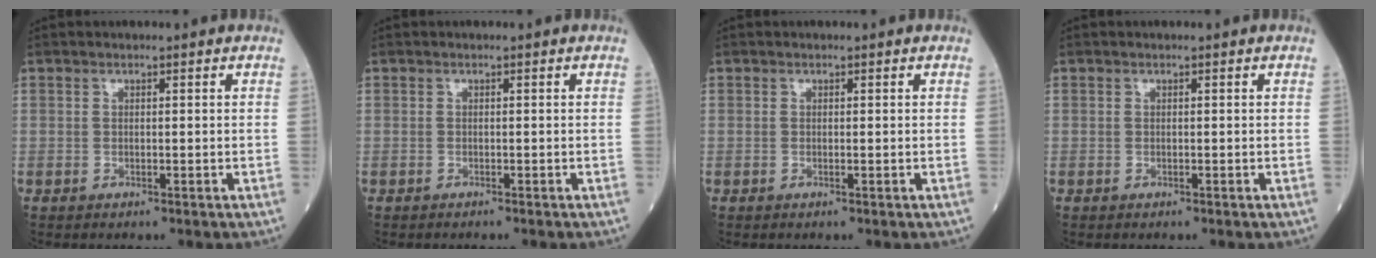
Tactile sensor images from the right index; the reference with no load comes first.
{"total": 1.1, "force": [-1.0, 0.1, 0.4], "torque": [-0.006, 0.000, -0.014]}
{"total": 0.0}
{"total": 0.0}